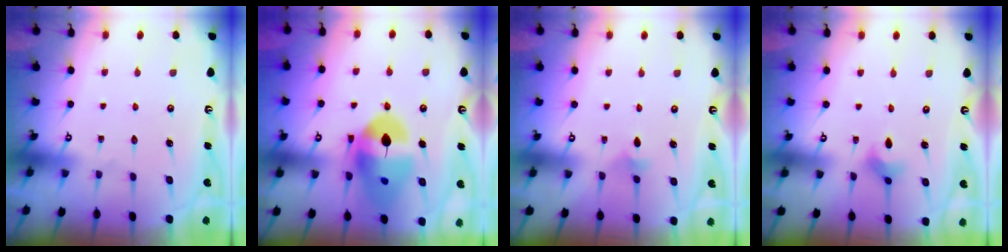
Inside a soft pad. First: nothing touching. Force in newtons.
{"total": 17.3, "press": 17.2, "slide": 2.2}
{"total": 3.9, "press": 3.8, "slide": 1.0}
{"total": 3.2, "press": 3.2, "slide": 0.3}